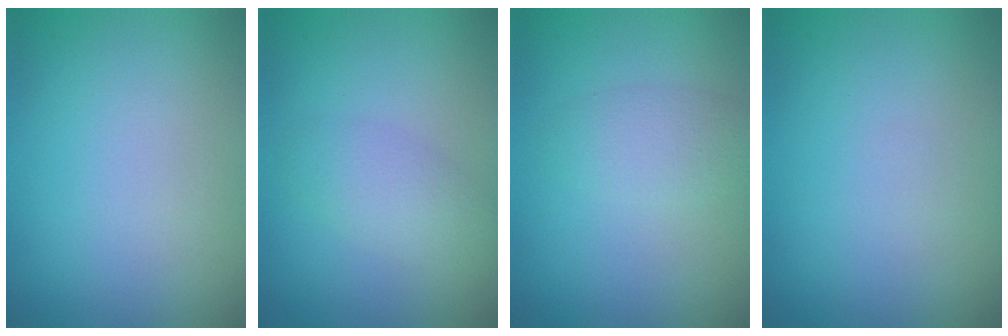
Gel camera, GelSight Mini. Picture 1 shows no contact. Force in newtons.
{"total": 2.5, "press": 2.5, "slide": 0.0}
{"total": 2.2, "press": 2.1, "slide": 0.1}
{"total": 0.0}